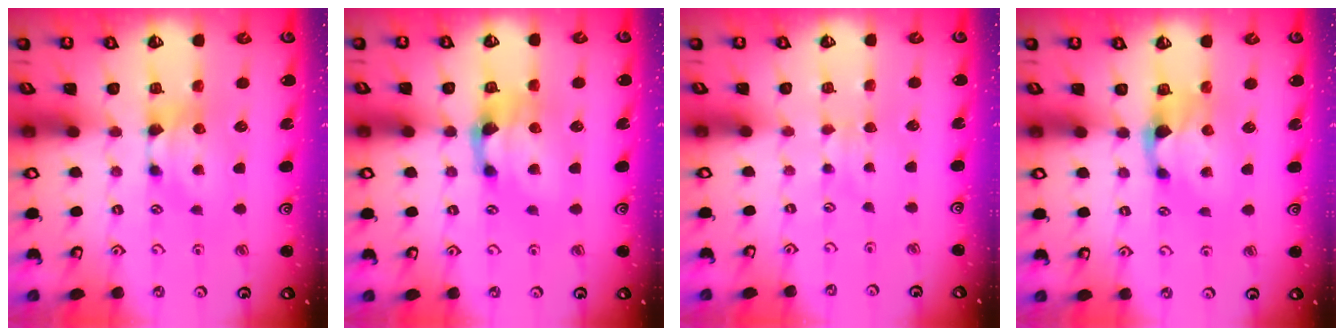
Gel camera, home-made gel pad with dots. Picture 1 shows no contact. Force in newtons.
{"total": 2.8, "press": 2.4, "slide": 1.5}
{"total": 2.3, "press": 2.2, "slide": 0.3}
{"total": 2.0, "press": 1.8, "slide": 1.0}